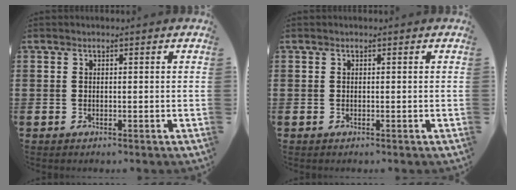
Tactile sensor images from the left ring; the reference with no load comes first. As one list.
[{"total": 0.0}]